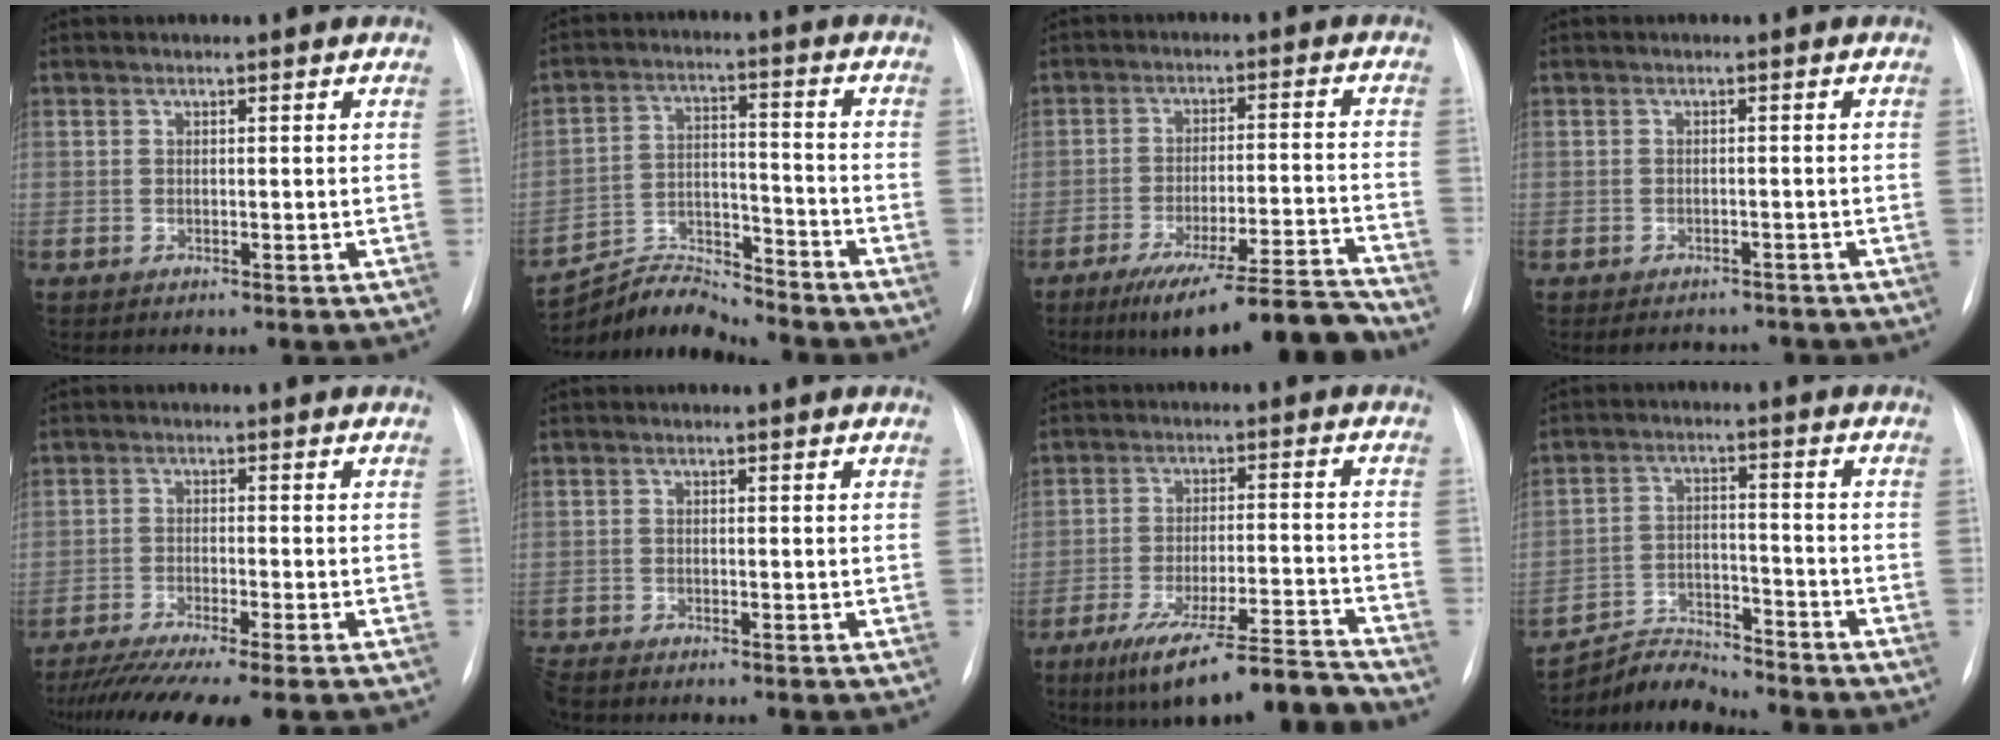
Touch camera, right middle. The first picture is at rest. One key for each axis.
{"total": 8.9, "fx": -8.9, "fy": 0.1, "fz": -0.4, "tx": 0.003, "ty": 0.030, "tz": -0.164}
{"total": 14.7, "fx": -12.8, "fy": -0.8, "fz": 7.1, "tx": -0.086, "ty": 0.009, "tz": -0.200}
{"total": 4.9, "fx": -4.4, "fy": 2.1, "fz": 1.0, "tx": -0.007, "ty": 0.005, "tz": -0.051}
{"total": 10.0, "fx": -8.2, "fy": -0.4, "fz": 5.8, "tx": -0.083, "ty": -0.024, "tz": -0.130}
{"total": 1.9, "fx": -1.8, "fy": 0.1, "fz": 0.4, "tx": -0.012, "ty": -0.010, "tz": -0.034}
{"total": 13.6, "fx": -11.5, "fy": -0.4, "fz": 7.3, "tx": -0.112, "ty": 0.001, "tz": -0.187}
{"total": 6.9, "fx": -6.9, "fy": 0.4, "fz": -0.8, "tx": 0.006, "ty": 0.011, "tz": -0.120}